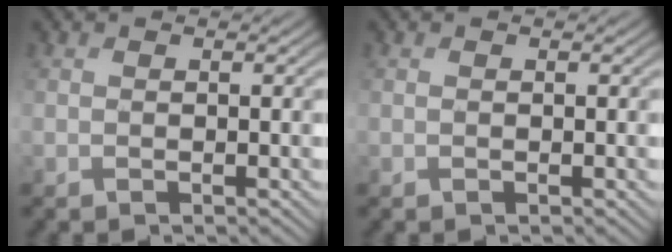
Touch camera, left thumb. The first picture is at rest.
{"total": 0.0}